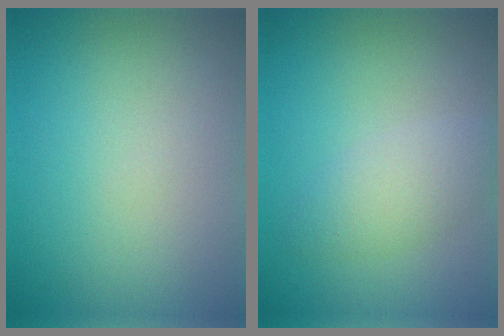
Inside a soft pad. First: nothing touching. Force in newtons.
{"total": 2.7, "press": 2.7, "slide": 0.1}